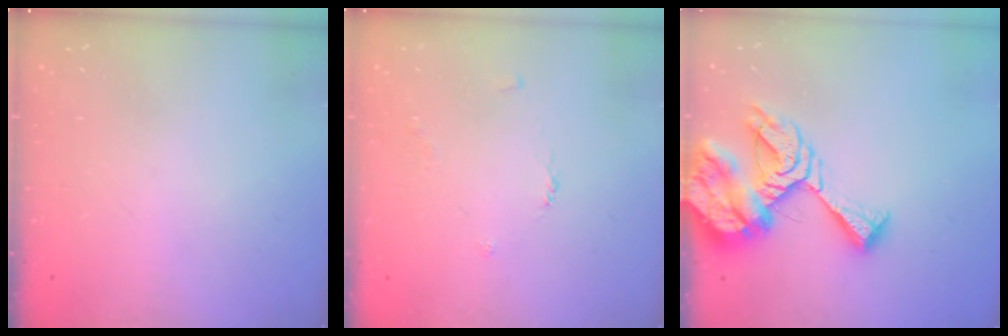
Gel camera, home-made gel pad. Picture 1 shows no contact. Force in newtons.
{"total": 2.5, "press": 2.5, "slide": 0.4}
{"total": 14.4, "press": 14.3, "slide": 1.7}